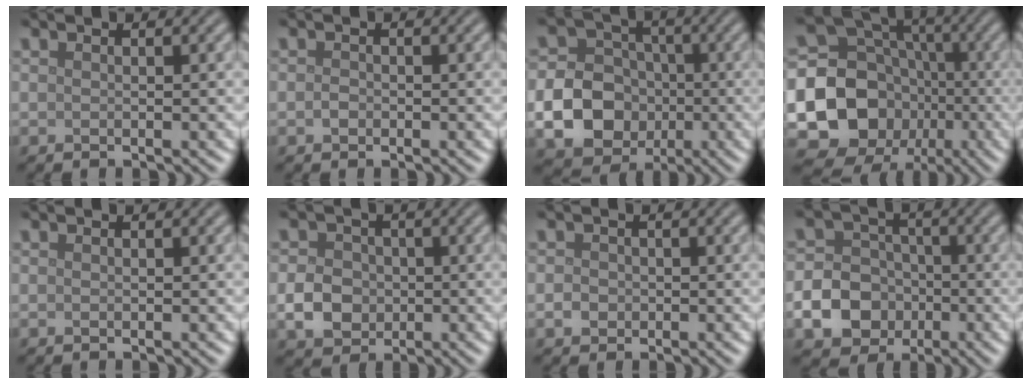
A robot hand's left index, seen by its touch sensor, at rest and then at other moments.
{"total": 0.8, "force": [-0.3, 0.6, 0.4], "torque": [-0.009, -0.001, -0.008]}
{"total": 12.2, "force": [-2.9, 11.0, 4.5], "torque": [-0.101, -0.034, -0.065]}
{"total": 14.8, "force": [-3.4, 13.2, 5.9], "torque": [-0.134, -0.002, -0.077]}
{"total": 0.0}
{"total": 3.5, "force": [-0.6, 3.0, 1.7], "torque": [-0.029, 0.002, -0.017]}
{"total": 1.2, "force": [-0.3, 1.1, 0.4], "torque": [-0.004, -0.001, -0.010]}
{"total": 8.5, "force": [-2.8, 7.4, 2.9], "torque": [-0.047, -0.012, -0.075]}